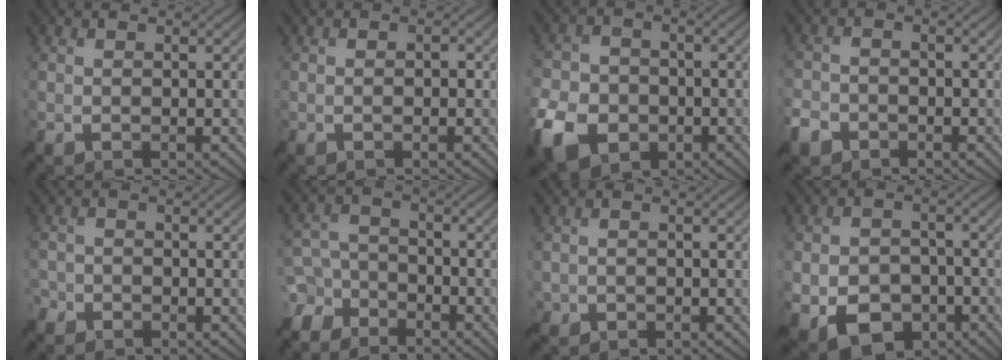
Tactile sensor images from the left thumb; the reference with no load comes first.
{"total": 0.8, "force": [-0.3, 0.2, 0.7], "torque": [-0.013, 0.005, -0.006]}
{"total": 9.5, "force": [-4.5, 6.9, 4.7], "torque": [-0.126, -0.023, -0.095]}
{"total": 3.0, "force": [-2.2, 1.7, 1.2], "torque": [-0.029, -0.003, -0.057]}
{"total": 1.8, "force": [-1.4, 1.1, -0.1], "torque": [0.003, -0.001, -0.038]}
{"total": 8.2, "force": [-5.2, 6.0, 2.0], "torque": [-0.056, -0.013, -0.122]}
{"total": 1.2, "force": [-0.4, 1.2, -0.2], "torque": [0.011, -0.007, -0.011]}
{"total": 8.1, "force": [-3.4, 5.7, 4.6], "torque": [-0.101, -0.021, -0.058]}